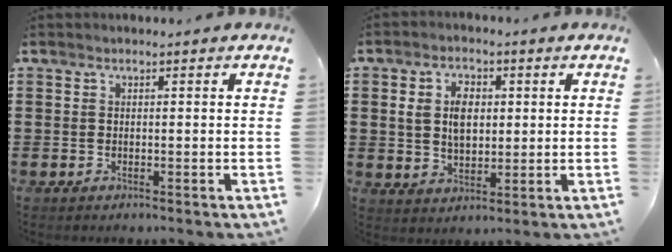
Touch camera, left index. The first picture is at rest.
{"total": 5.6, "force": [1.1, 3.8, 4.0], "torque": [-0.088, 0.009, 0.013]}